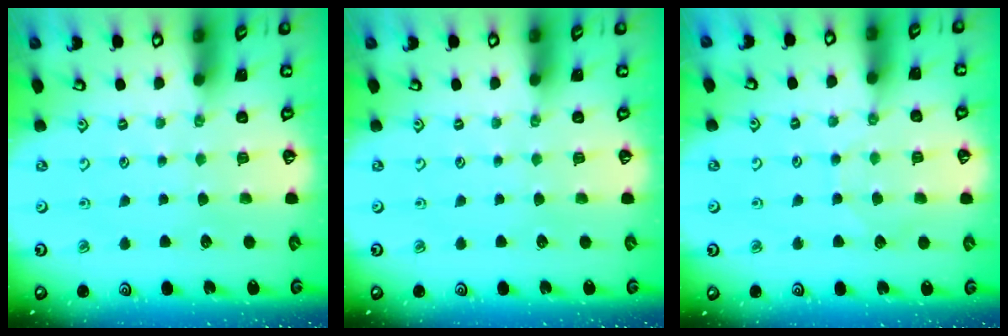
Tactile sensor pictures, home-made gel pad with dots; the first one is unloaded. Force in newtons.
{"total": 0.0}
{"total": 5.7, "press": 5.7, "slide": 0.6}